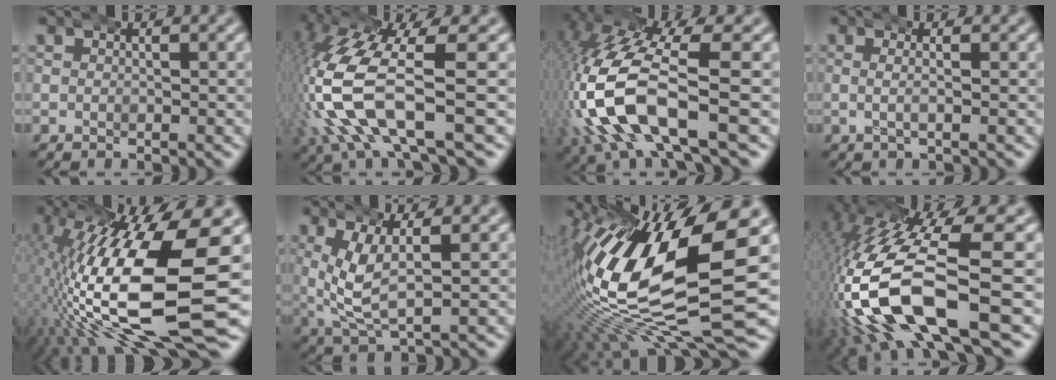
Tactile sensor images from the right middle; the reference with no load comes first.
{"total": 8.5, "force": [-0.4, 3.4, 7.8], "torque": [-0.199, -0.013, 0.002]}
{"total": 10.3, "force": [-1.4, 5.1, 8.8], "torque": [-0.237, -0.027, -0.010]}
{"total": 1.4, "force": [-0.1, 0.1, 1.4], "torque": [-0.026, 0.006, -0.003]}
{"total": 17.2, "force": [-2.0, 6.5, 15.8], "torque": [-0.262, -0.007, -0.018]}
{"total": 4.7, "force": [0.4, 2.4, 4.0], "torque": [-0.098, -0.007, 0.015]}
{"total": 18.3, "force": [0.2, 7.5, 16.7], "torque": [-0.283, 0.000, 0.010]}
{"total": 13.0, "force": [-2.4, 6.3, 11.1], "torque": [-0.255, -0.030, -0.023]}